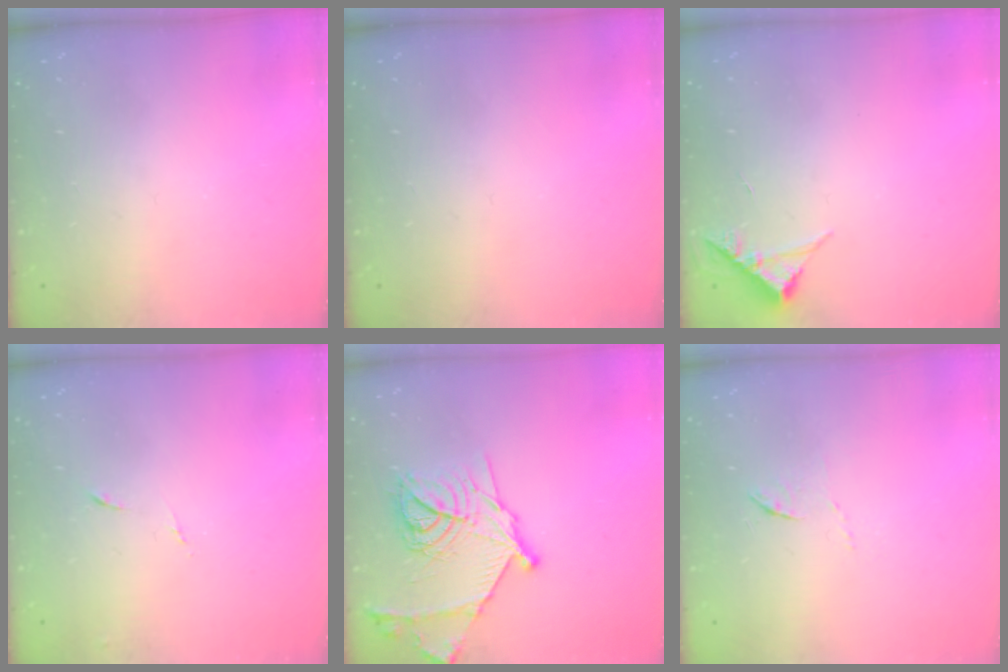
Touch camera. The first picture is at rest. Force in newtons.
{"total": 0.0}
{"total": 4.6, "press": 4.6, "slide": 0.3}
{"total": 5.9, "press": 5.9, "slide": 0.6}
{"total": 18.8, "press": 18.8, "slide": 1.3}
{"total": 3.7, "press": 3.7, "slide": 0.4}